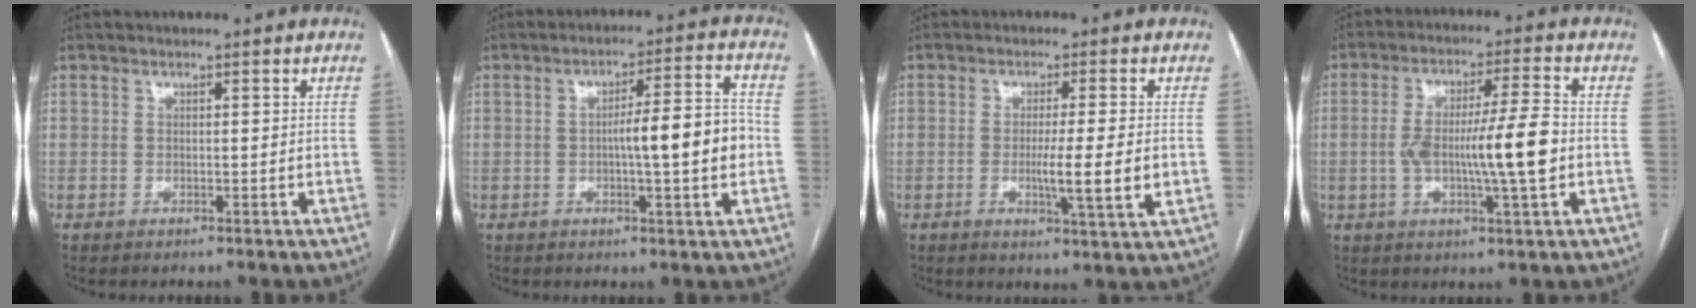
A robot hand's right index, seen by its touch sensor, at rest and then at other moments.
{"total": 9.4, "force": [-1.0, 0.7, 9.3], "torque": [-0.135, 0.016, -0.017]}
{"total": 7.1, "force": [-1.0, -0.5, 7.1], "torque": [-0.116, -0.018, -0.019]}
{"total": 11.1, "force": [-1.5, 0.5, 11.0], "torque": [-0.195, 0.006, -0.028]}